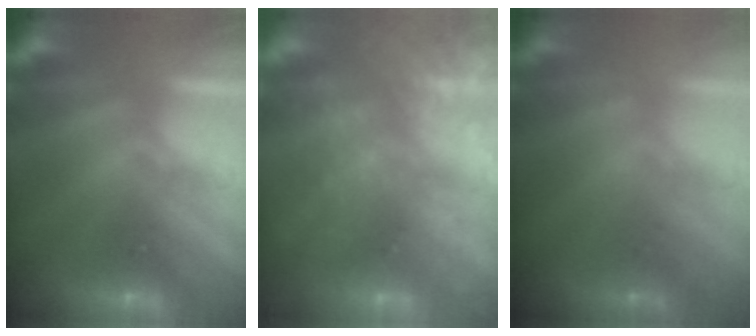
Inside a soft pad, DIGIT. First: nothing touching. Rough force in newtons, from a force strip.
{"total": 9.6}
{"total": 1.3}